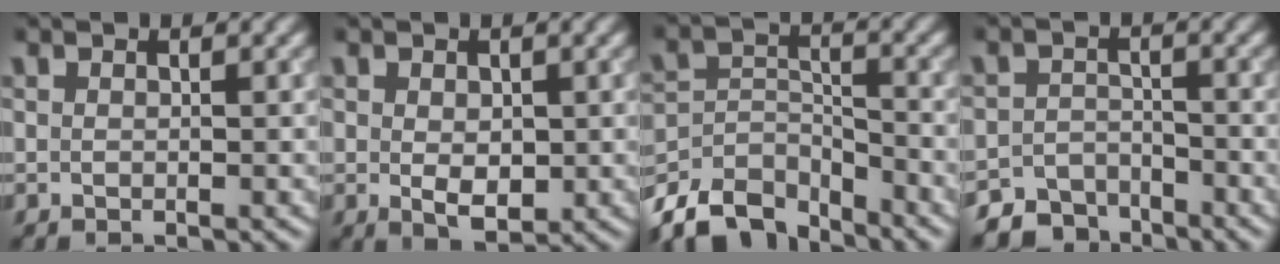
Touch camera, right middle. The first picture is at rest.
{"total": 2.6, "force": [-0.1, 1.6, 2.1], "torque": [-0.033, -0.006, 0.003]}
{"total": 8.0, "force": [-6.8, 3.1, 3.0], "torque": [-0.052, -0.008, -0.128]}
{"total": 4.4, "force": [-3.8, 2.0, 0.5], "torque": [0.003, -0.007, -0.067]}